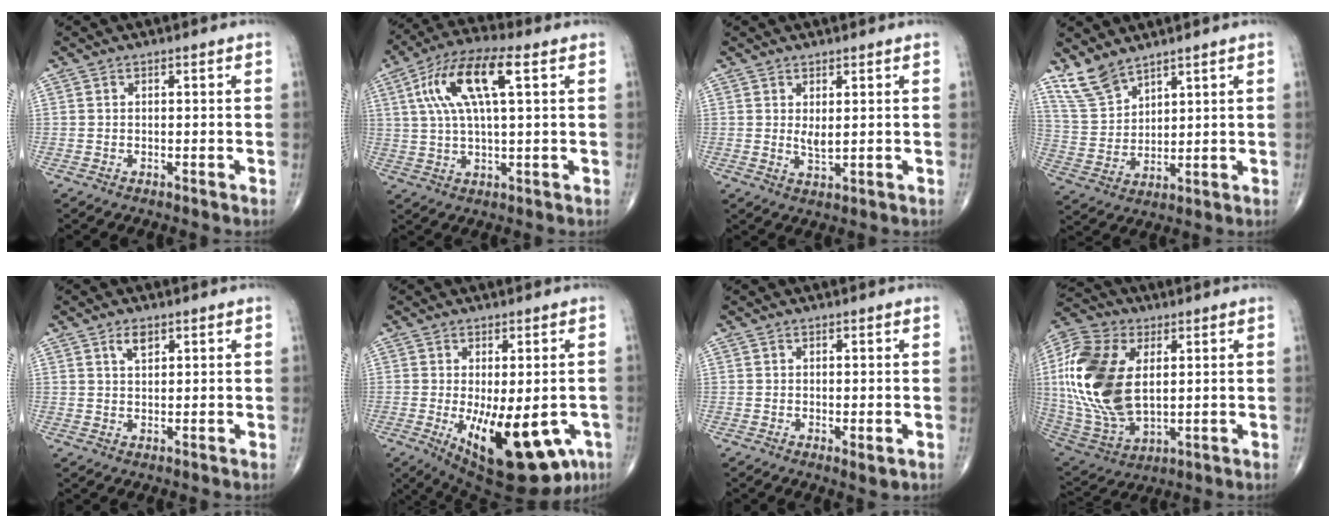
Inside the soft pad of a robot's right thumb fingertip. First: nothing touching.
{"total": 13.6, "force": [4.2, 4.2, 12.2], "torque": [-0.250, 0.019, 0.073]}
{"total": 2.4, "force": [0.6, 0.8, 2.2], "torque": [-0.040, -0.012, 0.014]}
{"total": 7.5, "force": [6.2, 3.1, 2.8], "torque": [-0.051, -0.027, 0.140]}
{"total": 2.7, "force": [1.5, 1.4, 1.8], "torque": [-0.027, -0.008, 0.029]}
{"total": 18.1, "force": [-6.5, 7.7, 15.1], "torque": [-0.183, -0.018, -0.074]}
{"total": 1.9, "force": [-0.5, 0.6, 1.7], "torque": [-0.024, -0.007, -0.005]}
{"total": 22.0, "force": [3.5, 13.0, 17.5], "torque": [-0.373, -0.017, 0.067]}